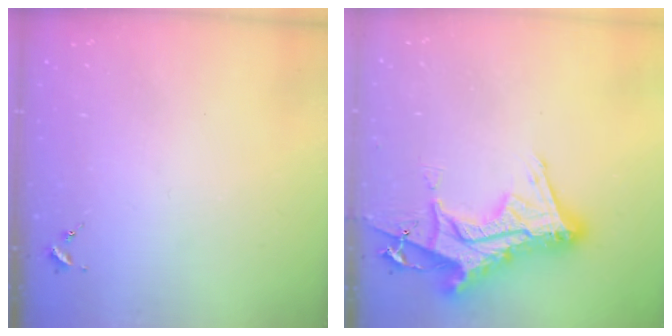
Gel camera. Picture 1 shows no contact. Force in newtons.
{"total": 22.4, "press": 22.4, "slide": 1.8}